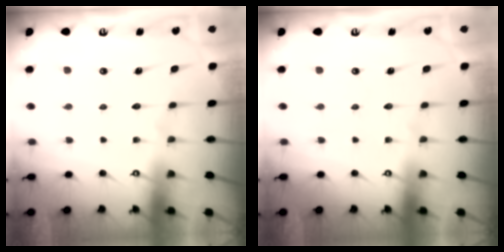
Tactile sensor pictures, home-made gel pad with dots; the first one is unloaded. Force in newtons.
{"total": 0.0}